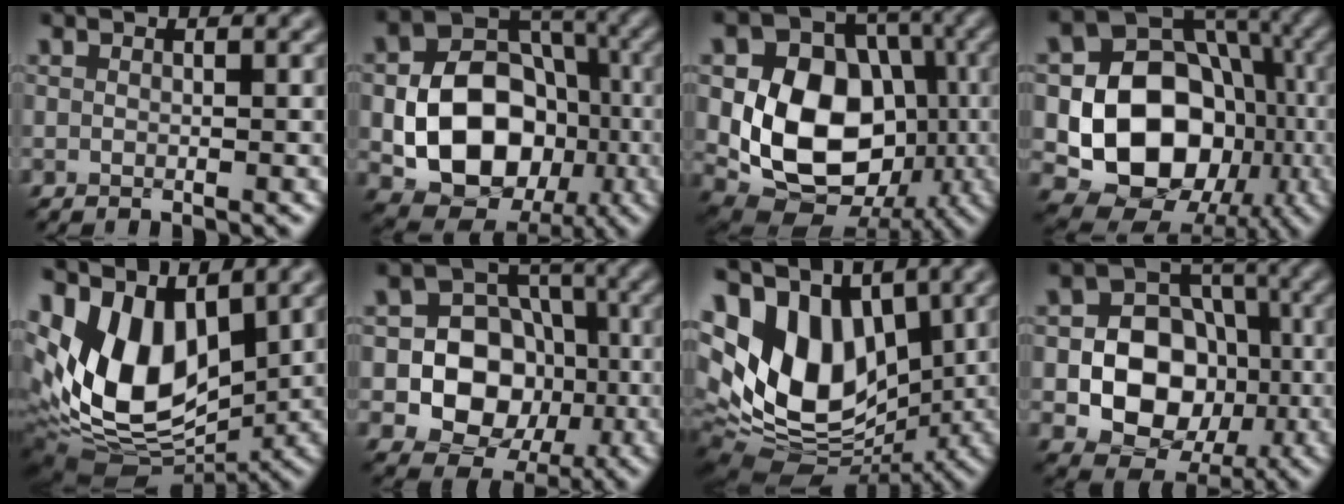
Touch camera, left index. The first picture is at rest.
{"total": 11.8, "force": [-2.3, 8.7, 7.7], "torque": [-0.127, 0.000, -0.043]}
{"total": 11.8, "force": [-1.1, 9.0, 7.6], "torque": [-0.131, -0.011, -0.023]}
{"total": 12.7, "force": [-2.1, 10.1, 7.5], "torque": [-0.106, -0.005, -0.048]}
{"total": 10.8, "force": [2.0, 6.4, 8.4], "torque": [-0.173, -0.016, 0.034]}
{"total": 9.4, "force": [-1.8, 8.0, 4.7], "torque": [-0.059, 0.003, -0.061]}
{"total": 13.0, "force": [1.6, 8.8, 9.5], "torque": [-0.190, -0.013, 0.033]}
{"total": 9.3, "force": [-1.8, 7.4, 5.4], "torque": [-0.068, 0.003, -0.051]}